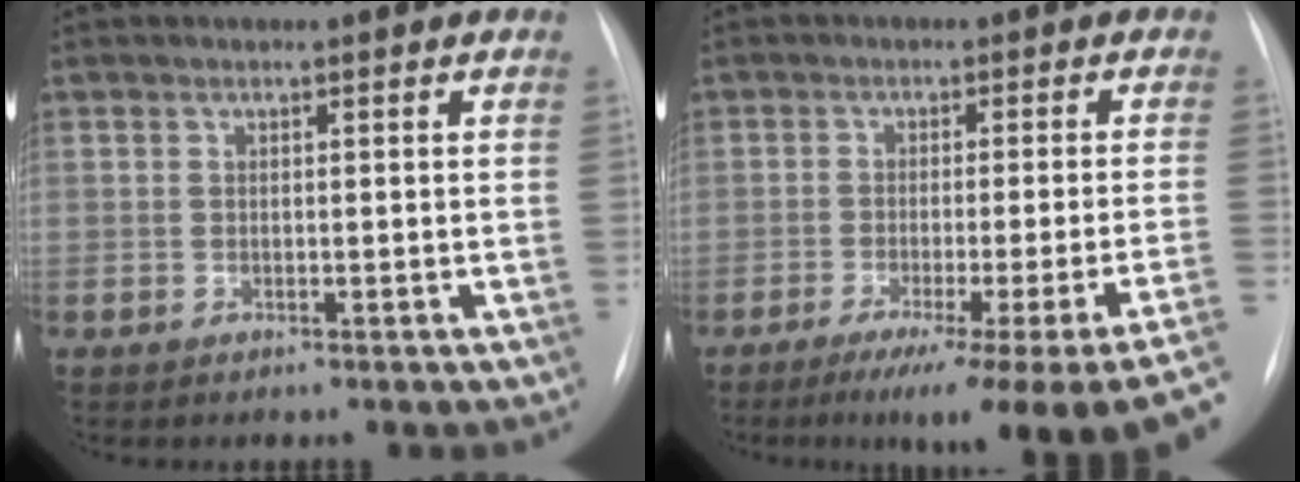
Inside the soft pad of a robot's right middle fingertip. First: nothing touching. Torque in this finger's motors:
{"motor_torque": [1.10, -1.04, 0.26, 0.13]}